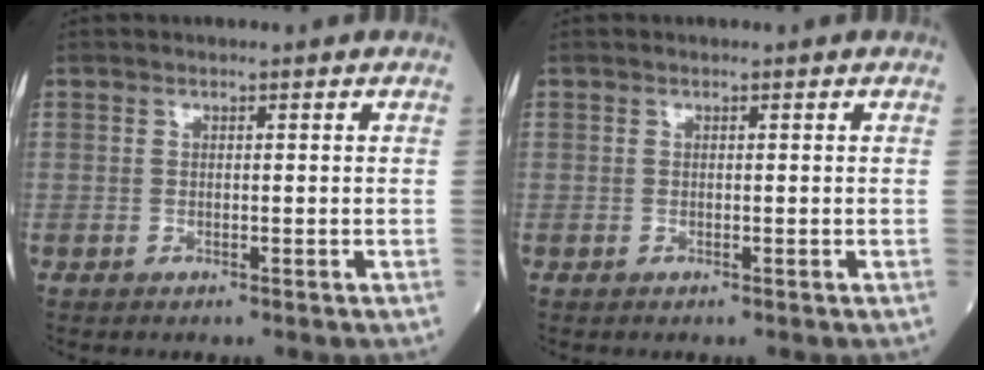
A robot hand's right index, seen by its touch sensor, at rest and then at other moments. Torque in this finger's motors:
{"motor_torque": [0.01, -0.01, 0.00, 0.02]}